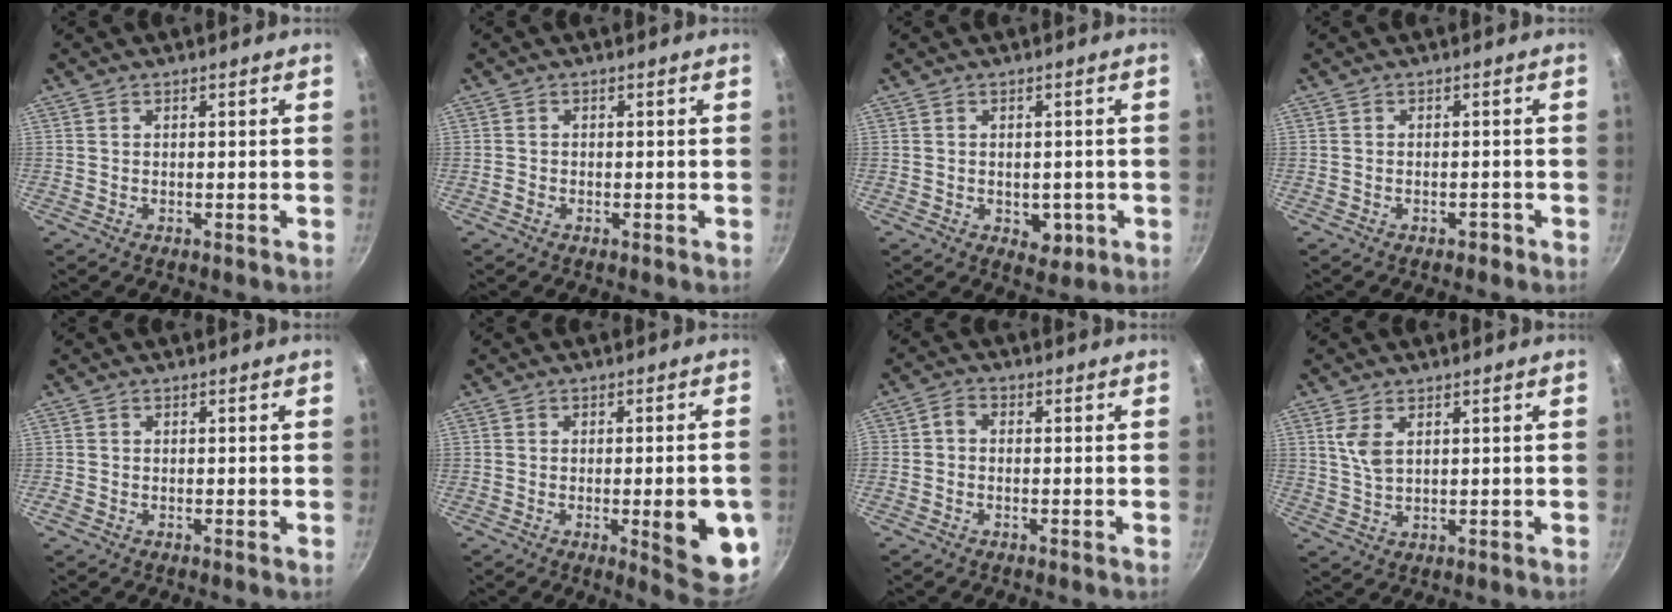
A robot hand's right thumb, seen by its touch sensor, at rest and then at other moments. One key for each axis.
{"total": 0.7, "fx": -0.5, "fy": 0.4, "fz": 0.2, "tx": -0.005, "ty": 0.003, "tz": -0.012}
{"total": 4.4, "fx": -1.1, "fy": 3.1, "fz": 2.9, "tx": -0.019, "ty": 0.000, "tz": -0.007}
{"total": 1.2, "fx": -0.9, "fy": 0.6, "fz": 0.5, "tx": 0.000, "ty": 0.015, "tz": -0.007}
{"total": 0.6, "fx": -0.3, "fy": 0.4, "fz": 0.3, "tx": -0.006, "ty": 0.001, "tz": -0.008}
{"total": 12.5, "fx": -2.9, "fy": 3.4, "fz": 11.7, "tx": -0.115, "ty": 0.003, "tz": -0.031}
{"total": 2.1, "fx": -0.7, "fy": 1.1, "fz": 1.6, "tx": -0.045, "ty": 0.010, "tz": -0.023}
{"total": 4.5, "fx": 1.7, "fy": 2.3, "fz": 3.4, "tx": -0.066, "ty": -0.009, "tz": 0.036}